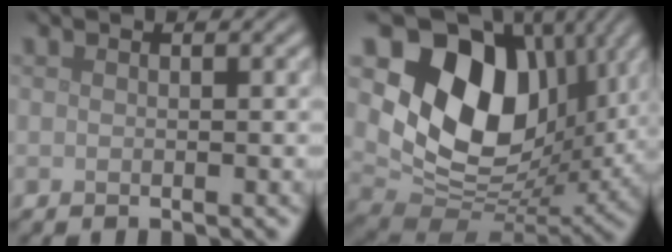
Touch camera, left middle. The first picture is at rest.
{"total": 14.1, "force": [4.9, 10.1, 8.4], "torque": [-0.144, -0.001, 0.090]}